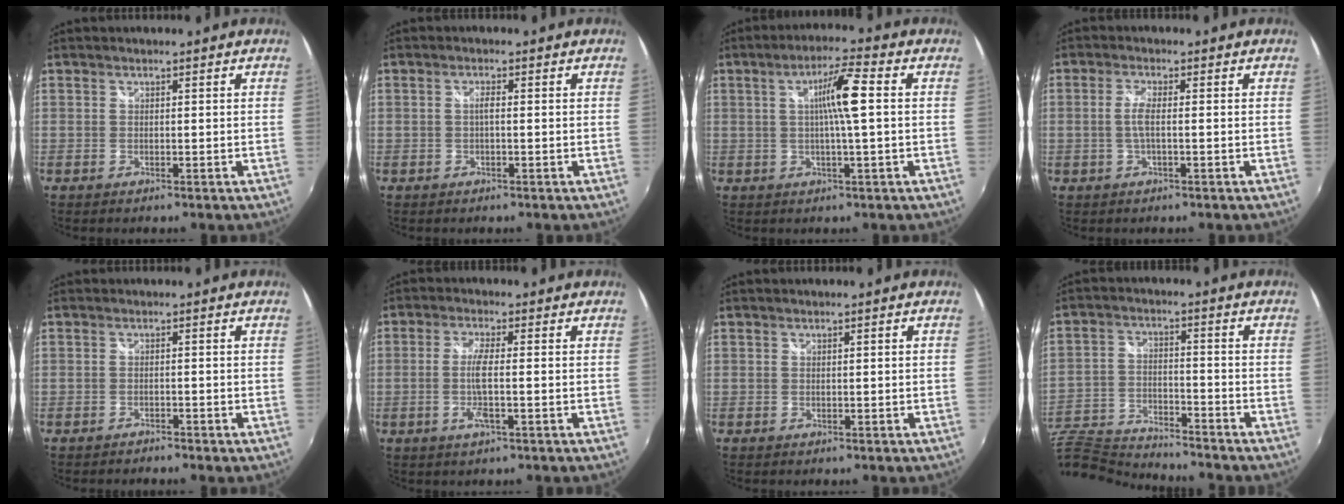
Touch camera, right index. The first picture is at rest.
{"total": 1.2, "force": [-0.1, 0.1, 1.2], "torque": [-0.022, 0.004, -0.004]}
{"total": 7.4, "force": [0.8, 0.0, 7.4], "torque": [-0.126, 0.007, 0.013]}
{"total": 2.8, "force": [-0.4, 0.3, 2.7], "torque": [-0.056, 0.000, -0.007]}
{"total": 1.5, "force": [-1.4, 0.5, 0.1], "torque": [-0.011, -0.004, -0.025]}
{"total": 4.9, "force": [-1.3, 0.2, 4.7], "torque": [-0.092, -0.009, -0.024]}
{"total": 0.6, "force": [-0.1, 0.0, 0.6], "torque": [-0.007, 0.003, -0.002]}
{"total": 16.0, "force": [-14.5, 3.9, 5.5], "torque": [-0.146, -0.023, -0.260]}